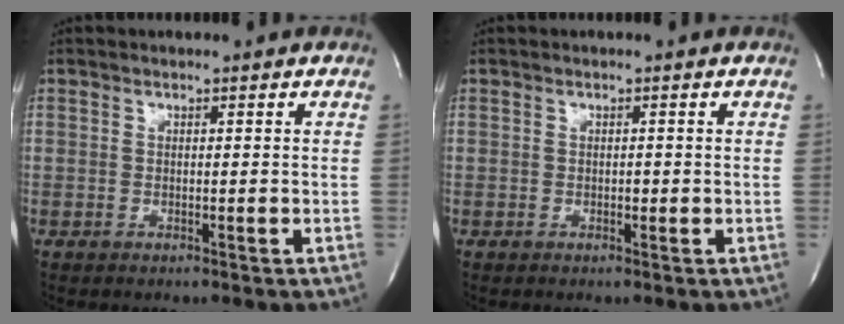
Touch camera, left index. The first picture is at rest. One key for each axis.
{"total": 0.6, "fx": -0.4, "fy": 0.3, "fz": 0.3, "tx": -0.002, "ty": -0.003, "tz": -0.006}